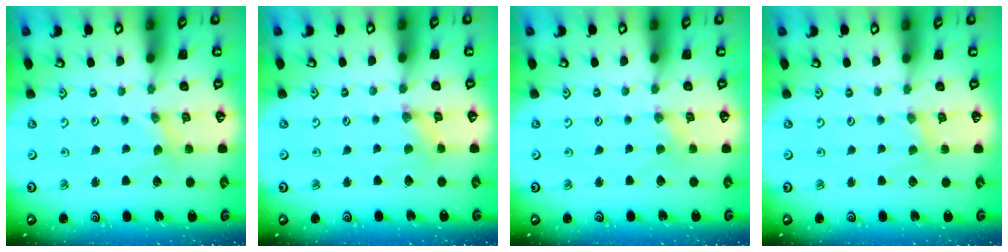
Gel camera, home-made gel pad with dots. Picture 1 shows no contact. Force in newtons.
{"total": 1.0, "press": 1.0, "slide": 0.3}
{"total": 0.0}
{"total": 0.8, "press": 0.8, "slide": 0.2}